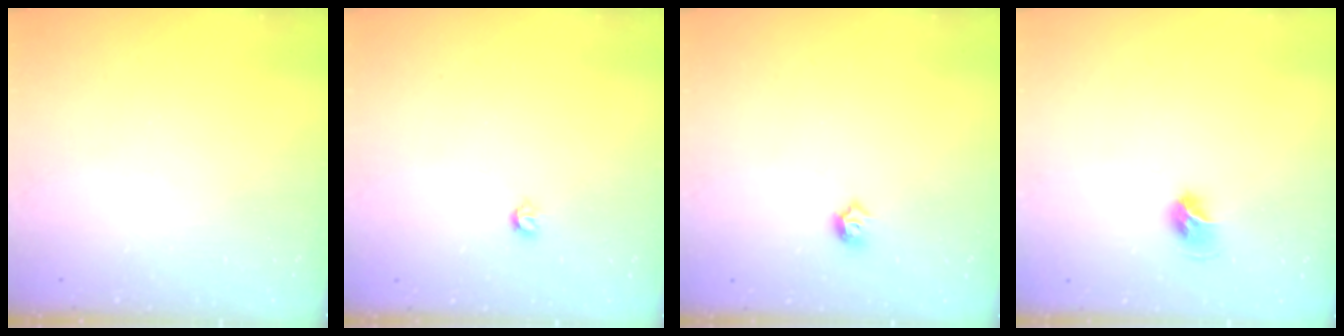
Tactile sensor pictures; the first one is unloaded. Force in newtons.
{"total": 3.9, "press": 3.8, "slide": 0.7}
{"total": 4.9, "press": 4.8, "slide": 0.9}
{"total": 6.7, "press": 6.7, "slide": 0.9}